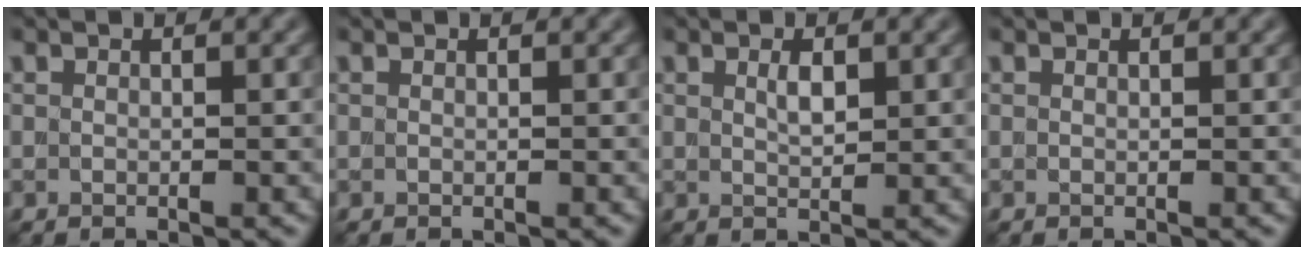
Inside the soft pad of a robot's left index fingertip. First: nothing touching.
{"total": 0.0}
{"total": 1.4, "force": [0.7, 0.5, 1.1], "torque": [-0.023, 0.002, 0.014]}
{"total": 0.0}